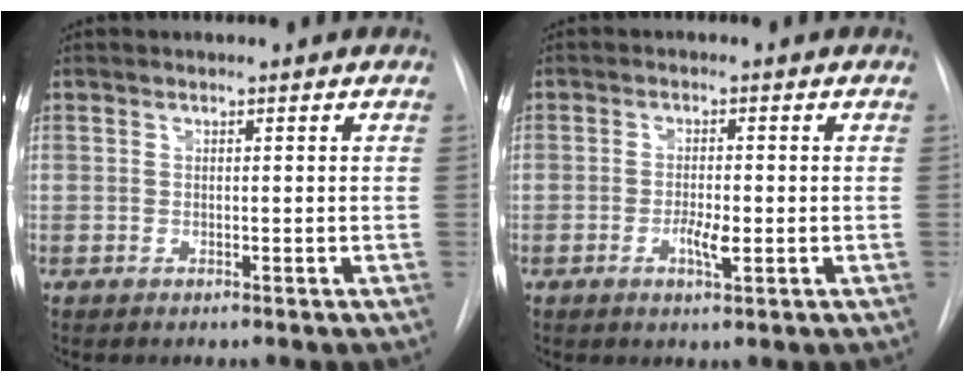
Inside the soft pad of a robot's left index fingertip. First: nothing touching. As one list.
[{"total": 3.1, "force": [-1.5, 0.6, 2.6], "torque": [-0.048, -0.006, -0.023]}]